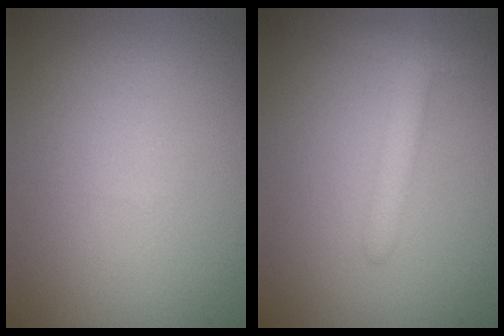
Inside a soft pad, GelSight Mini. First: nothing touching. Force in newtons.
{"total": 2.5, "press": 2.5, "slide": 0.2}